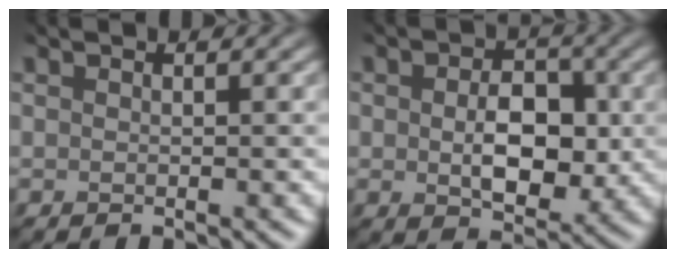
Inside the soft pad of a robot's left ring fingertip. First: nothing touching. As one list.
[{"total": 4.2, "force": [-1.9, 2.6, 2.6], "torque": [-0.064, -0.024, -0.001]}]